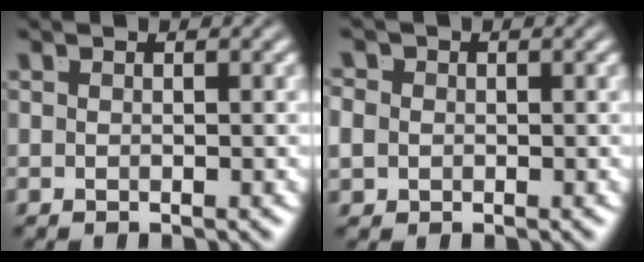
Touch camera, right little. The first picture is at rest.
{"total": 2.4, "force": [-0.1, 2.1, 1.0], "torque": [-0.033, -0.009, -0.001]}